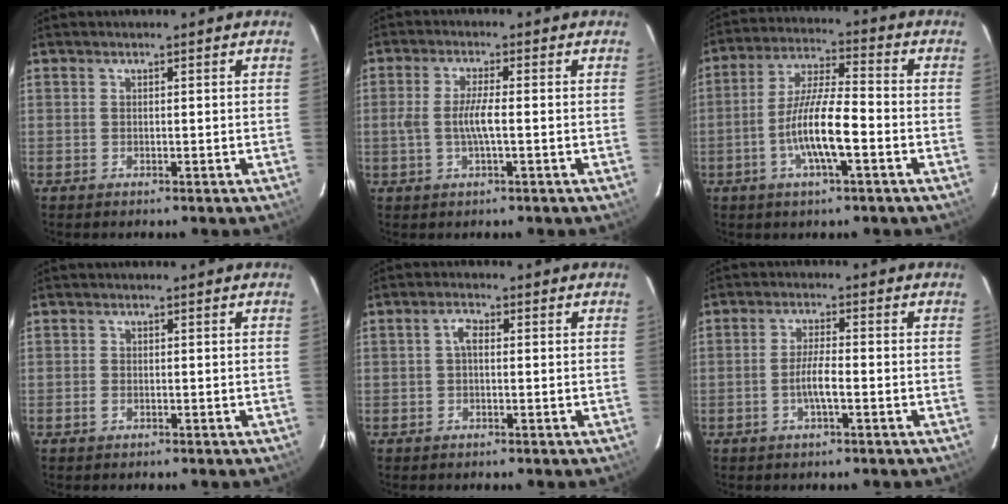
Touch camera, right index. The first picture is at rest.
{"total": 4.7, "force": [-0.8, 0.5, 4.7], "torque": [-0.090, 0.000, -0.014]}
{"total": 10.7, "force": [-3.7, 1.7, 9.8], "torque": [-0.195, 0.000, -0.071]}
{"total": 1.1, "force": [-0.6, 0.7, 0.6], "torque": [-0.010, -0.001, -0.014]}
{"total": 2.1, "force": [0.0, 1.1, 1.8], "torque": [-0.038, 0.010, 0.000]}
{"total": 4.0, "force": [-1.5, 0.5, 3.7], "torque": [-0.075, 0.002, -0.028]}